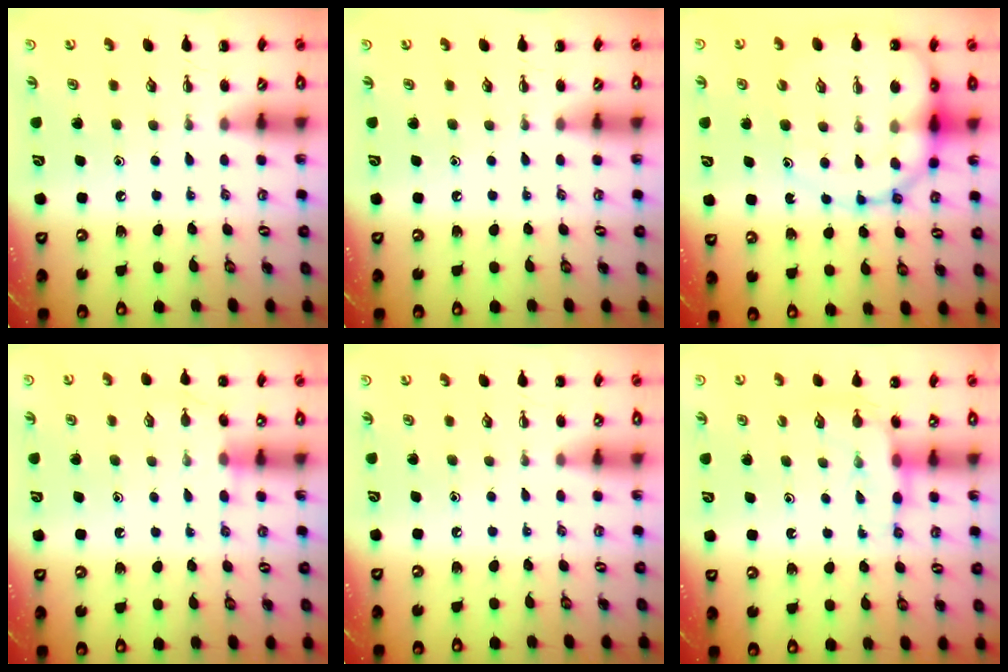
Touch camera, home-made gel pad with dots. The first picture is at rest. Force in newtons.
{"total": 0.0}
{"total": 15.7, "press": 15.3, "slide": 3.5}
{"total": 7.1, "press": 7.0, "slide": 1.4}
{"total": 4.7, "press": 4.4, "slide": 1.7}
{"total": 7.9, "press": 7.8, "slide": 0.8}